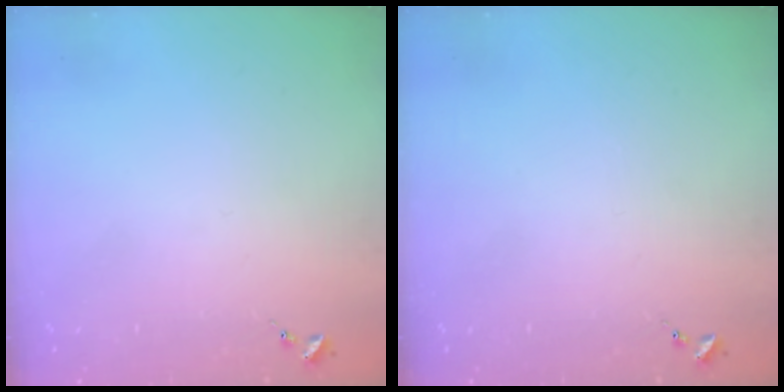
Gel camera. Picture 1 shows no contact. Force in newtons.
{"total": 0.0}